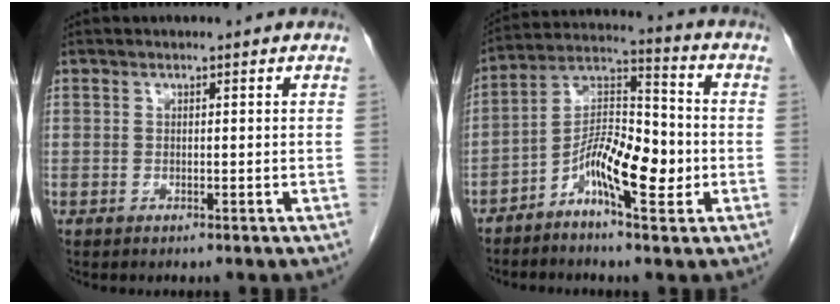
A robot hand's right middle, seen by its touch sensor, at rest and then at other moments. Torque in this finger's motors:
{"motor_torque": [1.07, -1.07, 0.28, 0.15]}